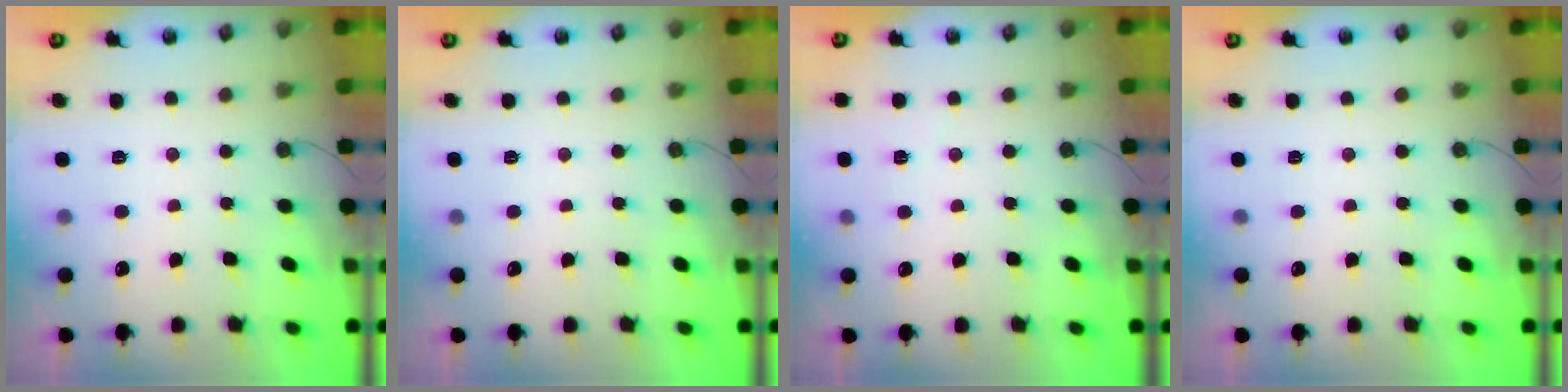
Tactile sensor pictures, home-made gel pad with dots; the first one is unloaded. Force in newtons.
{"total": 0.0}
{"total": 3.6, "press": 2.3, "slide": 2.7}
{"total": 0.0}